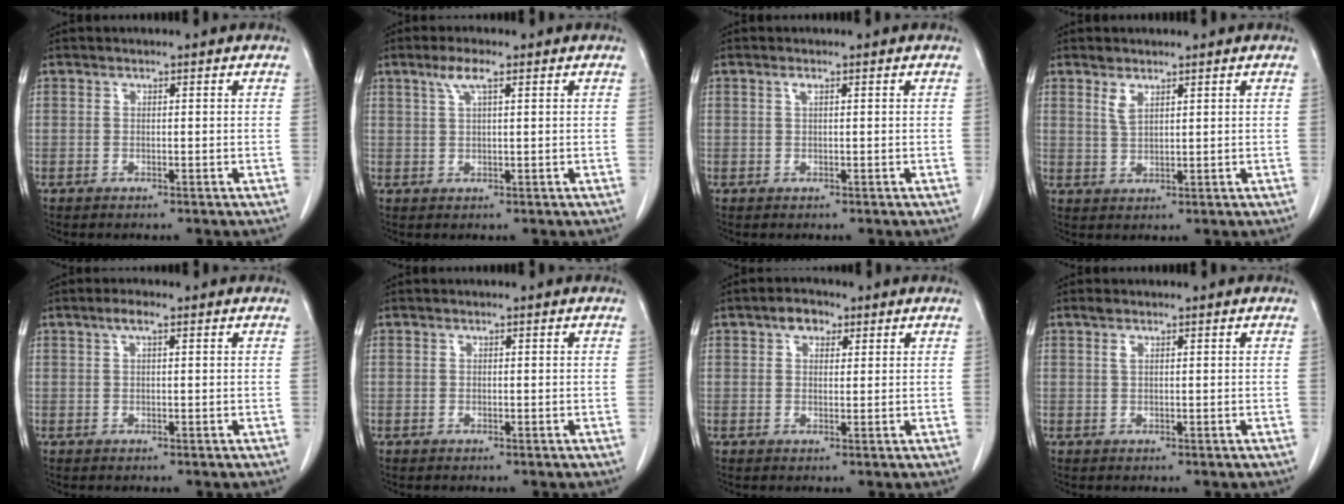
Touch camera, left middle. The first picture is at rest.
{"total": 3.2, "force": [1.8, 0.4, 2.7], "torque": [-0.059, 0.008, 0.036]}
{"total": 0.7, "force": [0.3, 0.1, 0.6], "torque": [-0.014, 0.002, 0.004]}
{"total": 2.4, "force": [1.6, 0.9, 1.5], "torque": [-0.035, -0.001, 0.038]}
{"total": 2.0, "force": [1.0, 0.4, 1.6], "torque": [-0.036, 0.009, 0.018]}
{"total": 0.0}
{"total": 3.1, "force": [1.7, 1.9, 1.7], "torque": [-0.031, 0.013, 0.027]}
{"total": 1.1, "force": [0.6, 0.4, 0.7], "torque": [-0.018, 0.006, 0.013]}